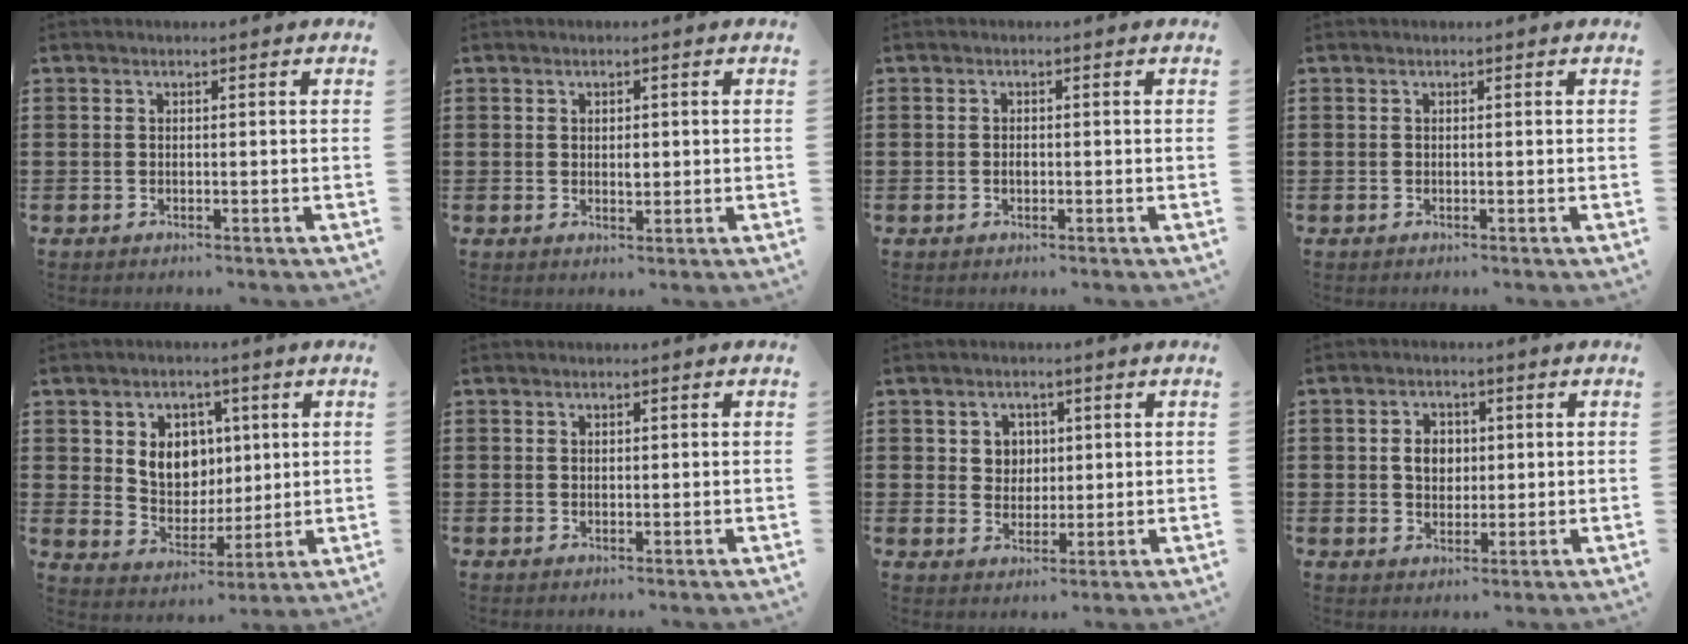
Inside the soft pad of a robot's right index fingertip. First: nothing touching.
{"total": 1.8, "force": [0.3, 1.0, 1.5], "torque": [-0.021, 0.002, 0.003]}
{"total": 0.8, "force": [-0.2, 0.5, 0.6], "torque": [-0.013, 0.001, -0.004]}
{"total": 0.0}
{"total": 7.4, "force": [2.0, 6.3, 3.3], "torque": [-0.067, 0.009, 0.034]}
{"total": 0.6, "force": [0.4, 0.4, 0.2], "torque": [-0.005, 0.003, 0.007]}
{"total": 3.5, "force": [1.2, 3.2, 0.9], "torque": [-0.023, 0.009, 0.018]}
{"total": 3.6, "force": [0.3, 2.8, 2.2], "torque": [-0.044, 0.008, 0.001]}